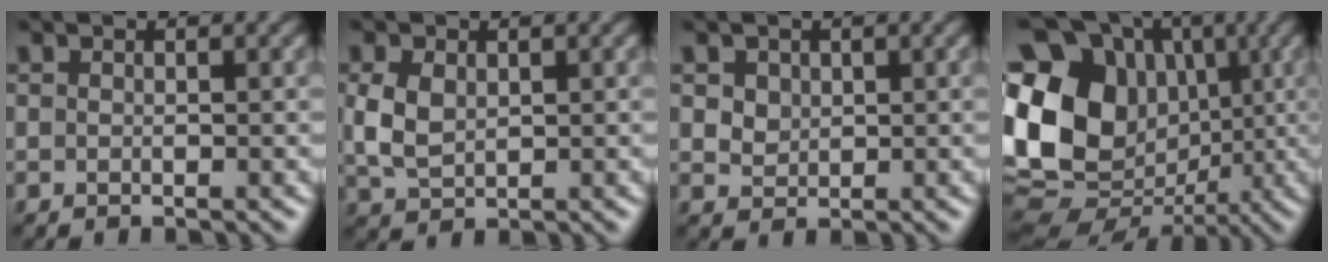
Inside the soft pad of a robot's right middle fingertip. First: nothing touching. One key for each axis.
{"total": 2.8, "fx": 0.6, "fy": 2.1, "fz": 1.8, "tx": -0.052, "ty": 0.003, "tz": 0.018}
{"total": 1.7, "fx": 1.0, "fy": 1.4, "fz": 0.4, "tx": -0.014, "ty": 0.000, "tz": 0.019}
{"total": 18.2, "fx": 1.5, "fy": 15.2, "fz": 9.8, "tx": -0.212, "ty": 0.030, "tz": 0.017}